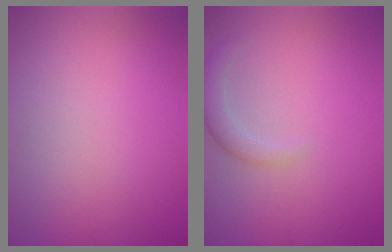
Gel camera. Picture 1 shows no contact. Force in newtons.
{"total": 1.8, "press": 1.8, "slide": 0.2}